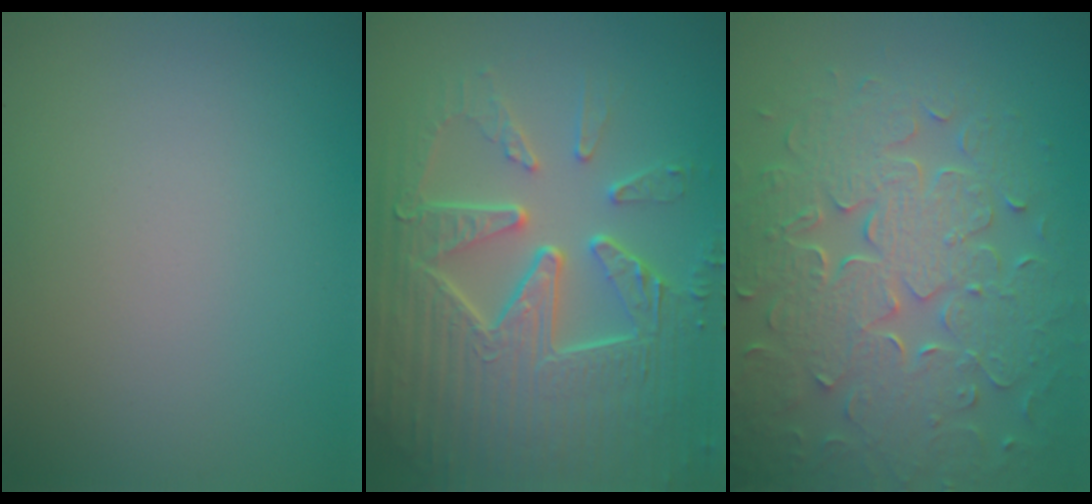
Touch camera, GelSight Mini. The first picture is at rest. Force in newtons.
{"total": 9.6, "press": 6.5, "slide": 7.1}
{"total": 8.8, "press": 6.4, "slide": 6.0}